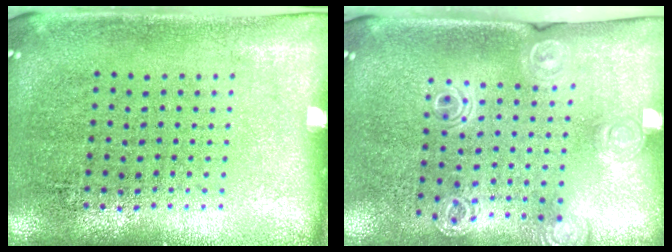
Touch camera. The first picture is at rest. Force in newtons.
{"total": 1.3, "press": 1.3, "slide": 0.3}